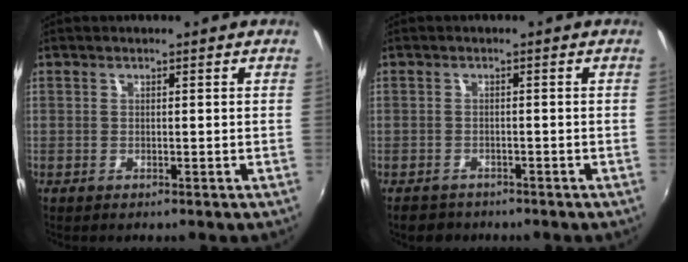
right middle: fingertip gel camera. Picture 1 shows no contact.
{"total": 3.4, "force": [-2.7, 2.0, 0.7], "torque": [-0.023, -0.006, -0.043]}